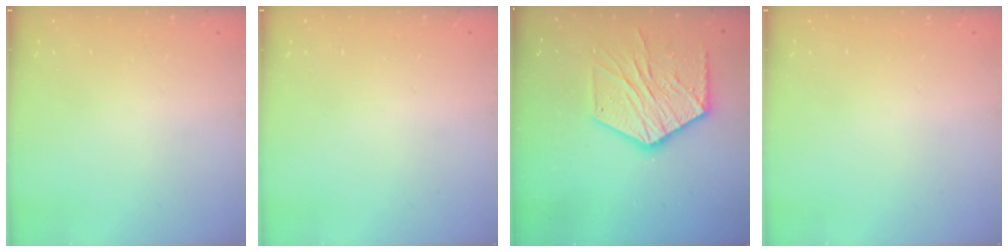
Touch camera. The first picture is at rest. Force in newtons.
{"total": 0.0}
{"total": 17.6, "press": 17.6, "slide": 1.1}
{"total": 0.0}